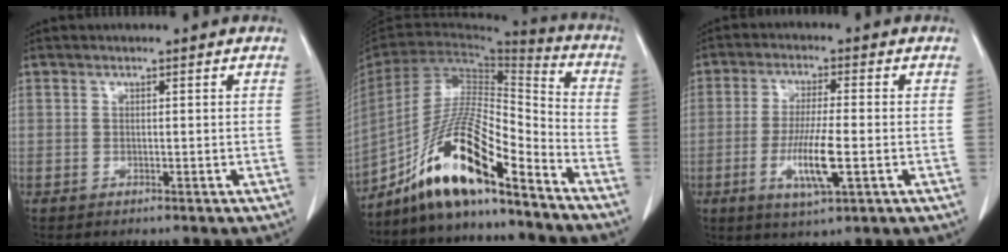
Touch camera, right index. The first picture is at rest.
{"total": 15.6, "force": [-11.5, 1.7, 10.4], "torque": [-0.194, 0.009, -0.210]}
{"total": 8.1, "force": [-2.3, 0.7, 7.8], "torque": [-0.149, -0.015, -0.041]}